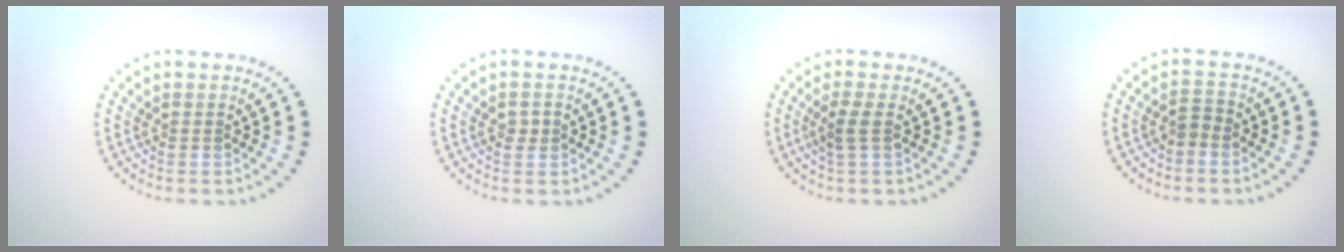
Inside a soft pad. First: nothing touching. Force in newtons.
{"total": 1.0, "press": 1.0, "slide": 0.2}
{"total": 1.5, "press": 1.3, "slide": 0.8}
{"total": 1.2, "press": 1.0, "slide": 0.7}